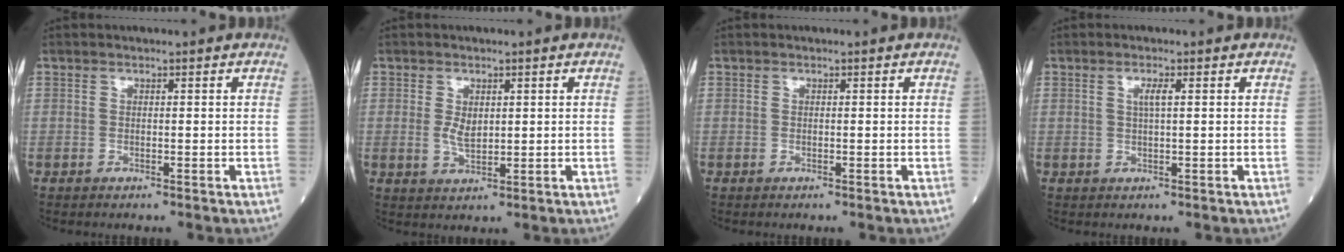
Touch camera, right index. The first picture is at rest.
{"total": 2.7, "force": [0.5, 1.4, 2.3], "torque": [-0.044, -0.003, 0.013]}
{"total": 0.0}
{"total": 1.8, "force": [0.6, 0.1, 1.7], "torque": [-0.036, 0.000, 0.009]}